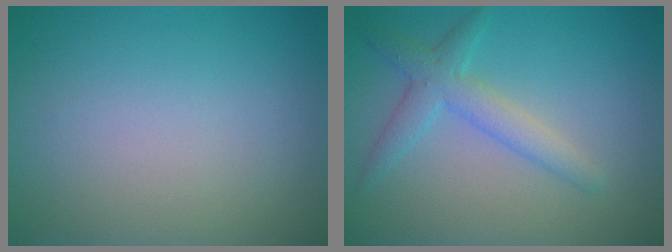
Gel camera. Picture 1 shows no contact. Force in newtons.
{"total": 2.9, "press": 2.9, "slide": 0.1}